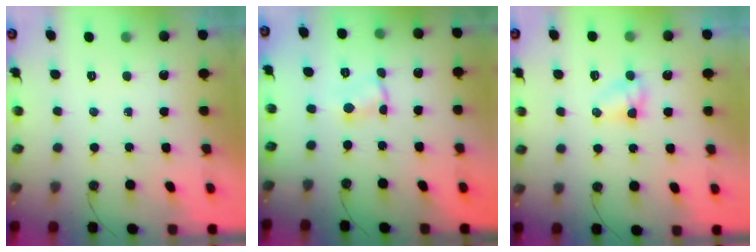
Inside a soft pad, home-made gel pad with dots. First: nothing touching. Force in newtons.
{"total": 1.0, "press": 1.0, "slide": 0.2}
{"total": 3.7, "press": 3.7, "slide": 0.5}